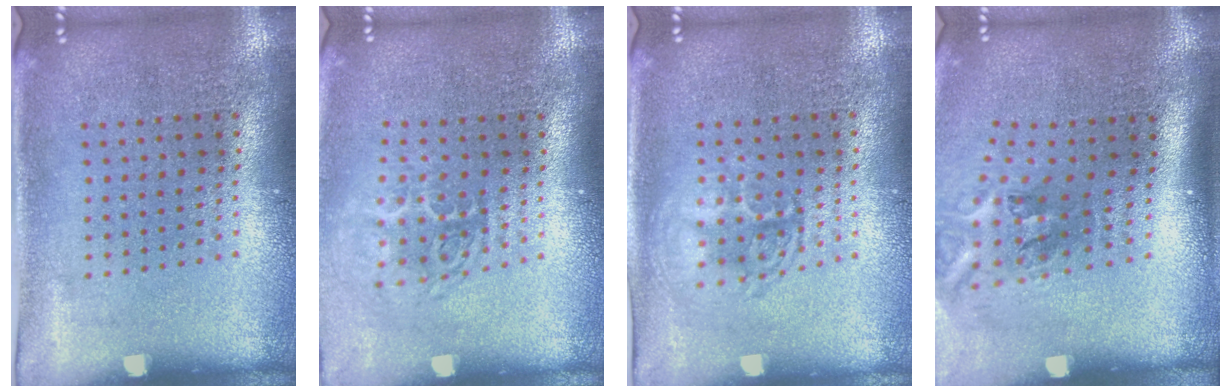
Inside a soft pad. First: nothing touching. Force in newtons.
{"total": 1.7, "press": 1.2, "slide": 1.2}
{"total": 1.3, "press": 1.3, "slide": 0.2}
{"total": 2.3, "press": 1.3, "slide": 1.8}